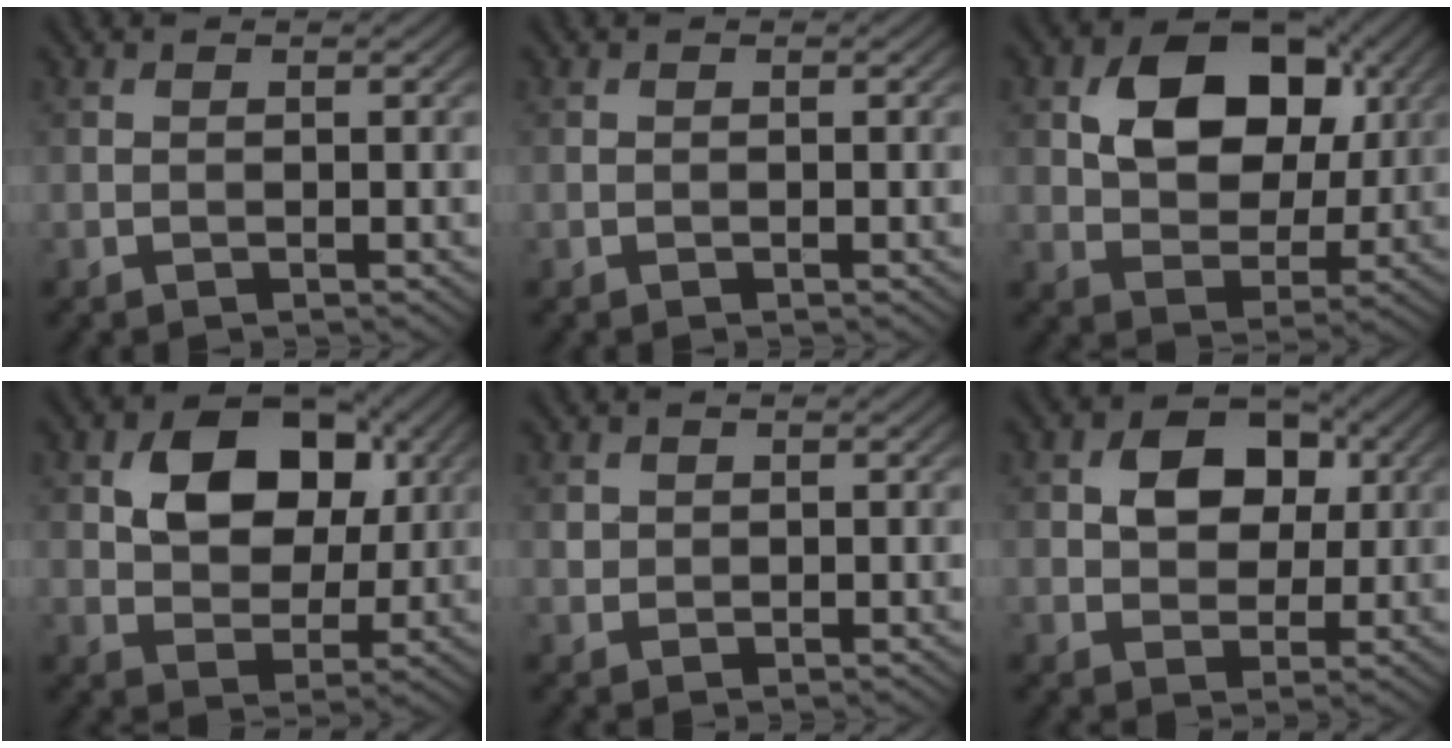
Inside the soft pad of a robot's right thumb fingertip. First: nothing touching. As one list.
[{"total": 0.0}, {"total": 11.6, "force": [3.4, 7.9, 7.8], "torque": [-0.137, 0.007, 0.050]}, {"total": 10.5, "force": [3.2, 7.2, 7.0], "torque": [-0.122, 0.007, 0.044]}, {"total": 1.1, "force": [0.4, 1.0, 0.2], "torque": [-0.007, -0.003, 0.009]}, {"total": 7.0, "force": [1.6, 5.1, 4.5], "torque": [-0.081, 0.008, 0.018]}]